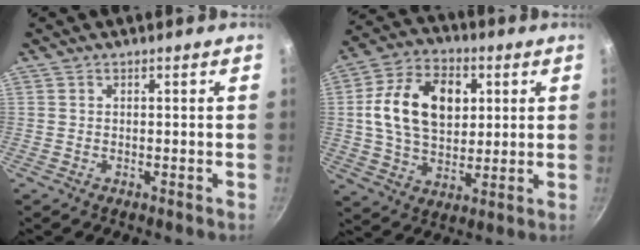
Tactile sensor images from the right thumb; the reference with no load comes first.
{"total": 17.1, "force": [3.5, 11.7, 12.0], "torque": [-0.185, 0.005, 0.051]}